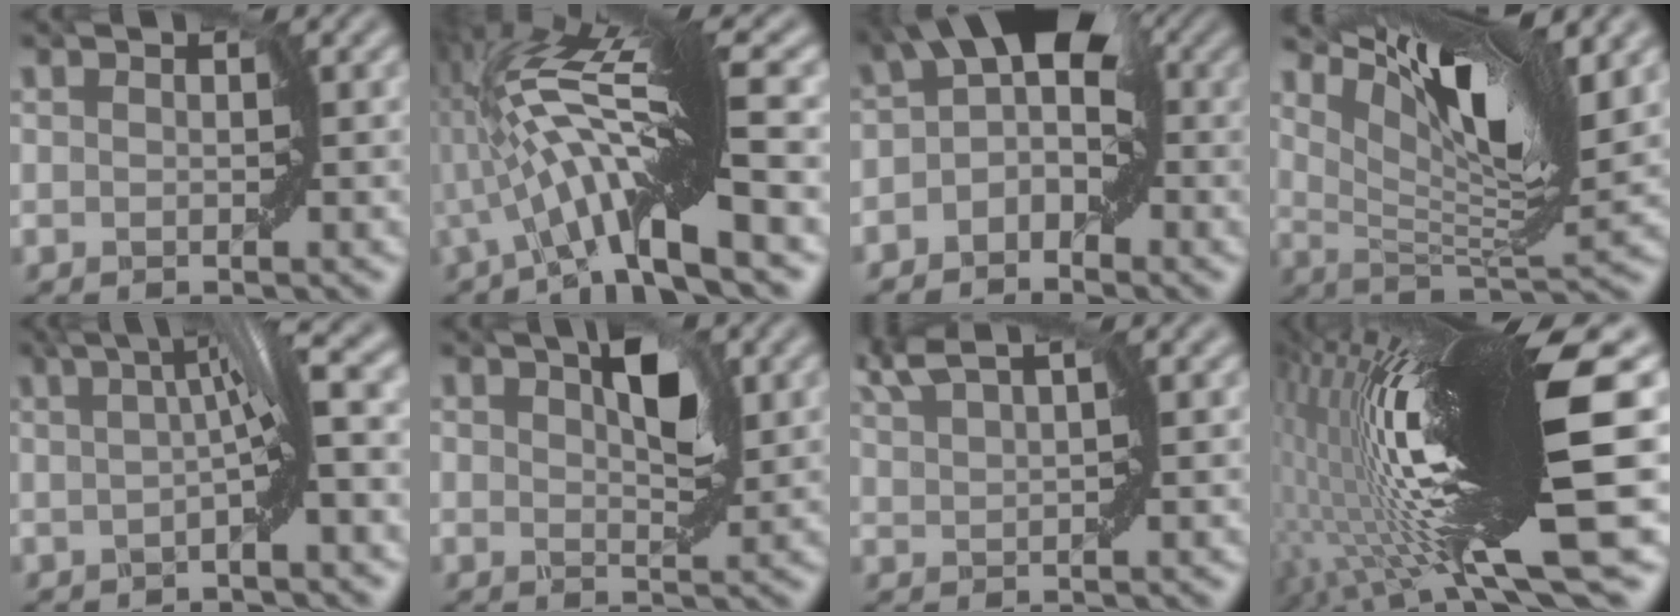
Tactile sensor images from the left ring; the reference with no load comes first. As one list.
[{"total": 11.0, "force": [0.1, 1.6, 10.9], "torque": [-0.182, 0.016, -0.001]}, {"total": 5.8, "force": [-0.3, 3.5, 4.6], "torque": [-0.061, 0.012, -0.023]}, {"total": 9.5, "force": [5.5, 1.8, 7.6], "torque": [-0.121, -0.004, 0.100]}, {"total": 3.9, "force": [-0.3, -0.1, 3.9], "torque": [-0.058, 0.011, -0.018]}, {"total": 3.6, "force": [1.5, 1.5, 2.9], "torque": [-0.042, 0.002, 0.022]}, {"total": 3.4, "force": [2.9, 0.3, 1.9], "torque": [-0.049, 0.013, 0.054]}, {"total": 17.3, "force": [2.8, 3.4, 16.7], "torque": [-0.302, -0.002, 0.068]}]